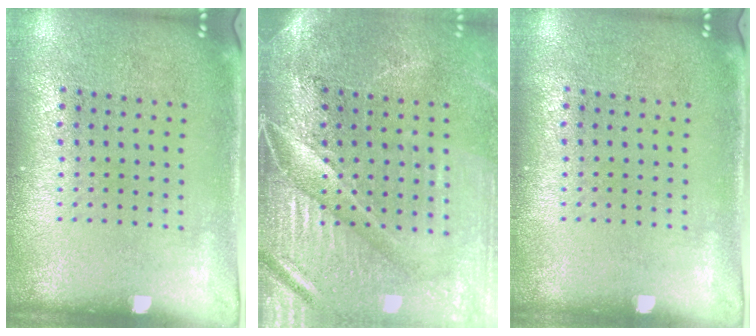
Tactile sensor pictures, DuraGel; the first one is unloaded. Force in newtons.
{"total": 4.5, "press": 3.8, "slide": 2.3}
{"total": 0.0}